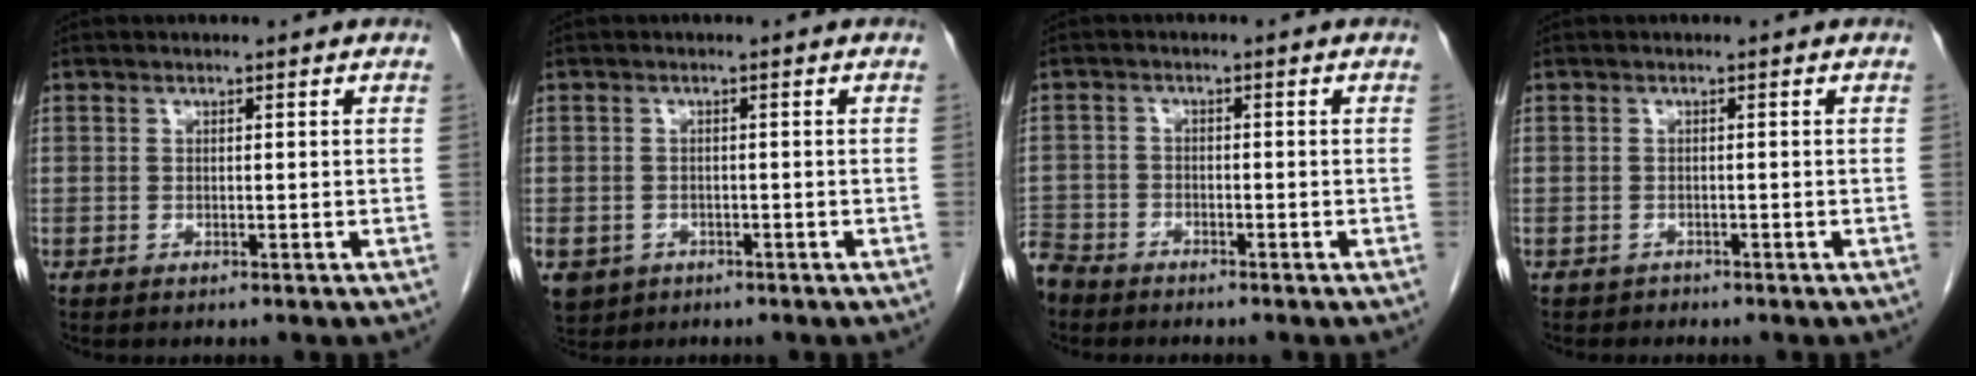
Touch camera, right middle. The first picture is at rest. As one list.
[{"total": 7.4, "force": [-3.3, 6.1, 2.6], "torque": [-0.072, -0.004, -0.044]}, {"total": 4.6, "force": [-4.2, 1.7, 0.4], "torque": [-0.010, -0.008, -0.088]}, {"total": 0.7, "force": [-0.6, 0.4, -0.2], "torque": [-0.006, 0.001, -0.013]}]